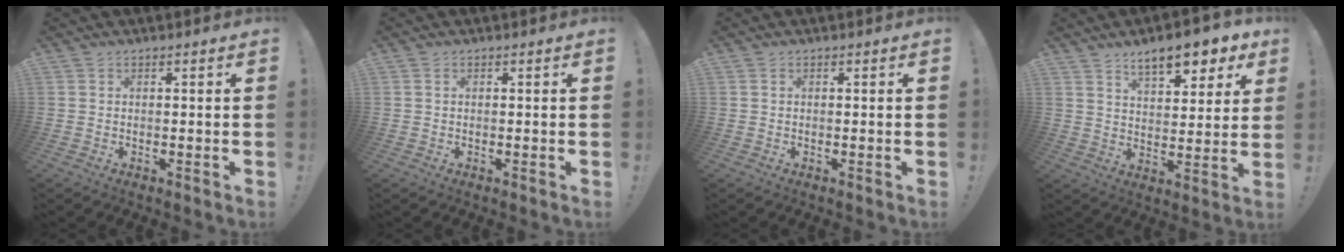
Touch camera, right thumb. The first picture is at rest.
{"total": 0.0}
{"total": 0.0}
{"total": 11.6, "force": [7.8, 4.2, 7.5], "torque": [-0.099, -0.048, 0.130]}